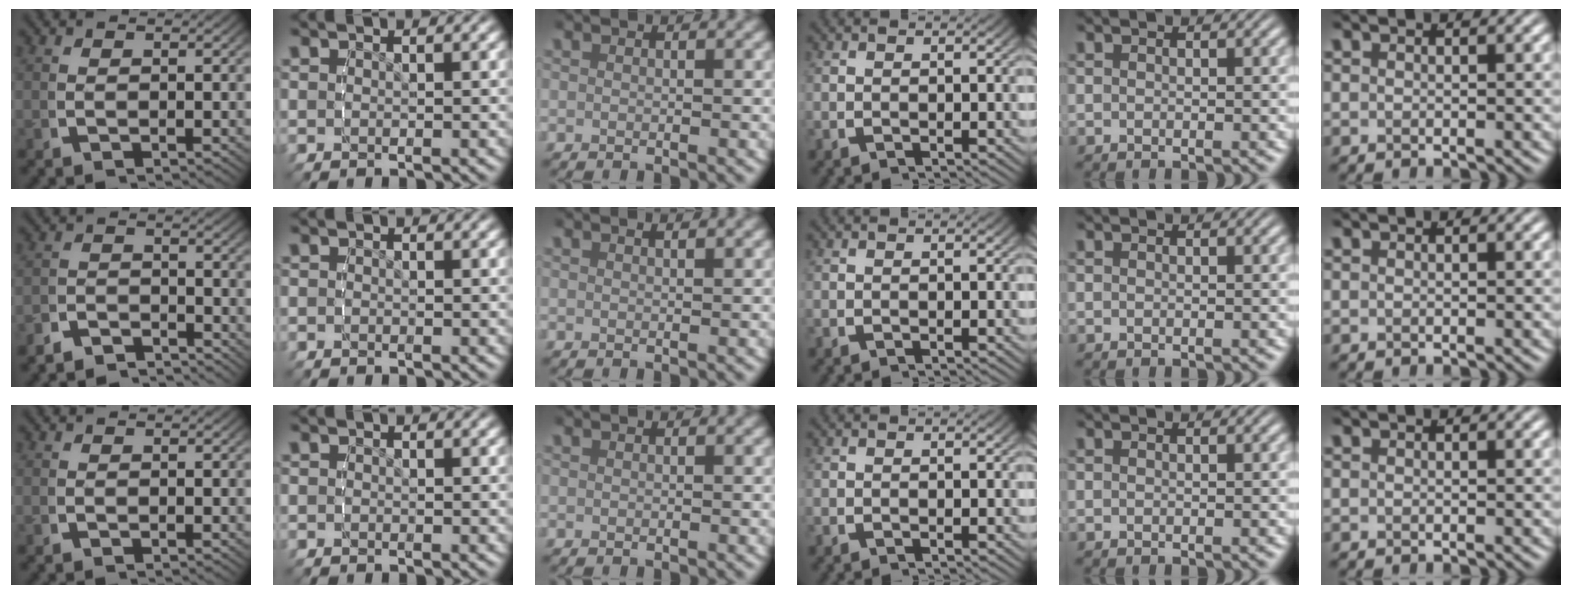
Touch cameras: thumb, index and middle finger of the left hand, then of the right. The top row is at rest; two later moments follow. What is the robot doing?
{"motion": "lift_and_place", "object": "sponge"}